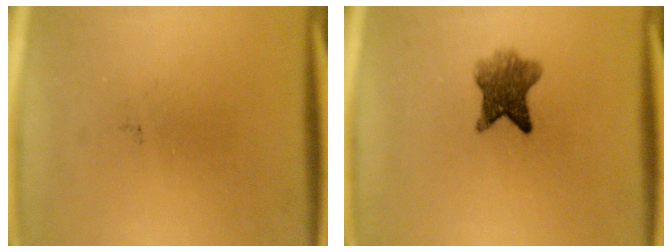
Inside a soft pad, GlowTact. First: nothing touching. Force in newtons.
{"total": 6.0}